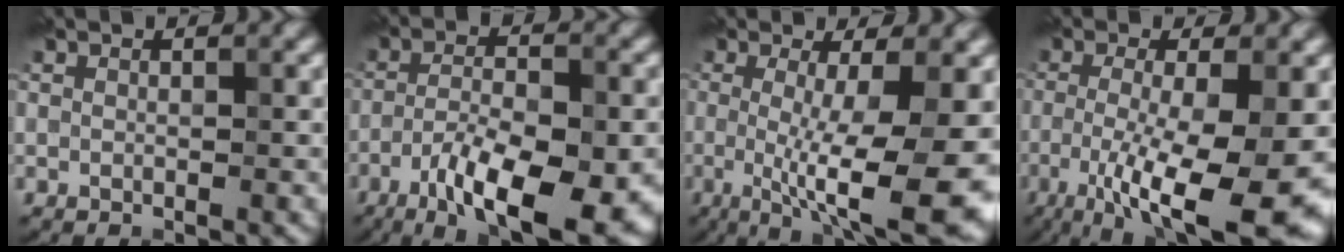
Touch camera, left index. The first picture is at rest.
{"total": 10.8, "force": [-5.3, 3.3, 8.7], "torque": [-0.148, -0.013, -0.091]}
{"total": 11.8, "force": [-1.7, 2.9, 11.3], "torque": [-0.159, -0.022, -0.020]}
{"total": 11.9, "force": [-3.7, 3.0, 10.9], "torque": [-0.192, -0.026, -0.053]}